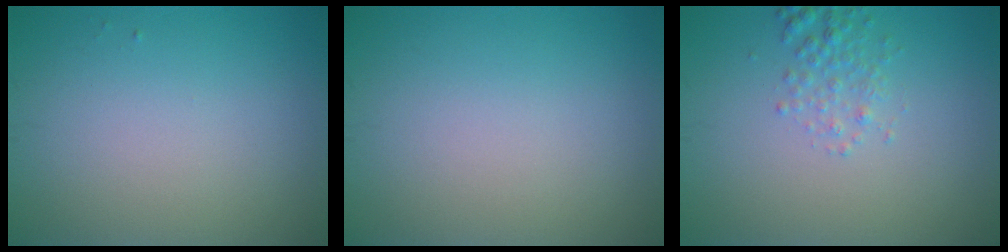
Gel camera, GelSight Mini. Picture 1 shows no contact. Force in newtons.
{"total": 0.0}
{"total": 1.7, "press": 1.7, "slide": 0.1}